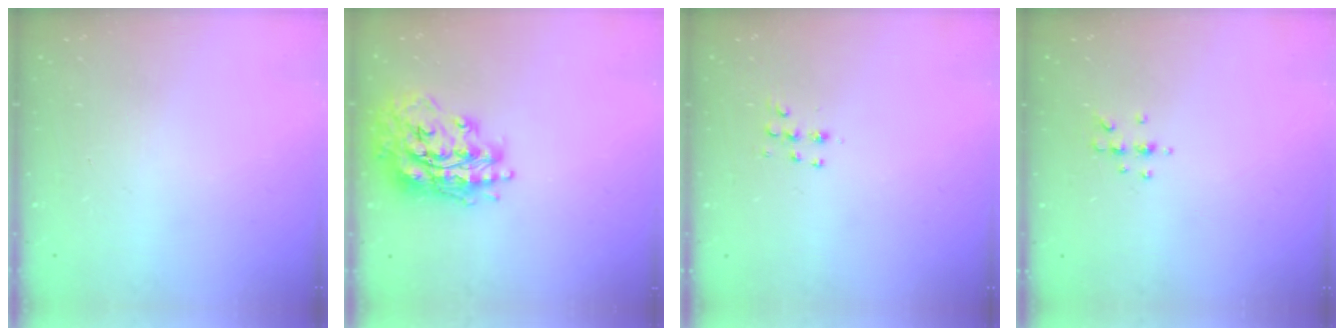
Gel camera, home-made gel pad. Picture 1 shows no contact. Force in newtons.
{"total": 18.7, "press": 18.7, "slide": 1.8}
{"total": 5.2, "press": 5.1, "slide": 1.0}
{"total": 4.7, "press": 4.6, "slide": 1.1}